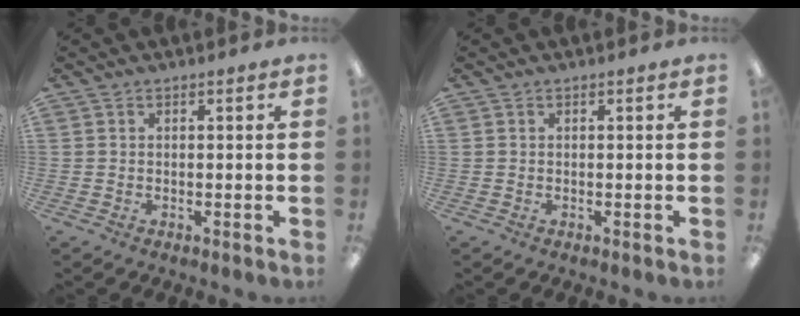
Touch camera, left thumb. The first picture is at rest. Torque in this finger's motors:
{"motor_torque": [0.00, 0.00, 0.07, -0.08, 0.00]}